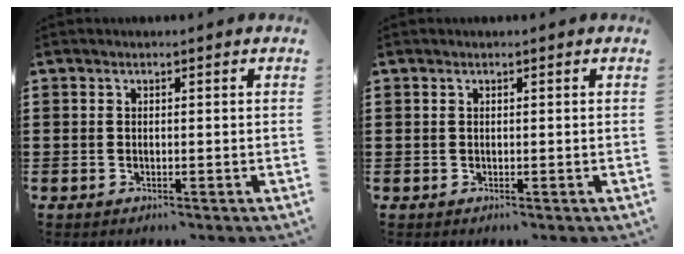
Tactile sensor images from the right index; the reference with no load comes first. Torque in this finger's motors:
{"motor_torque": [-1.09, 1.05, -0.60, -0.21]}